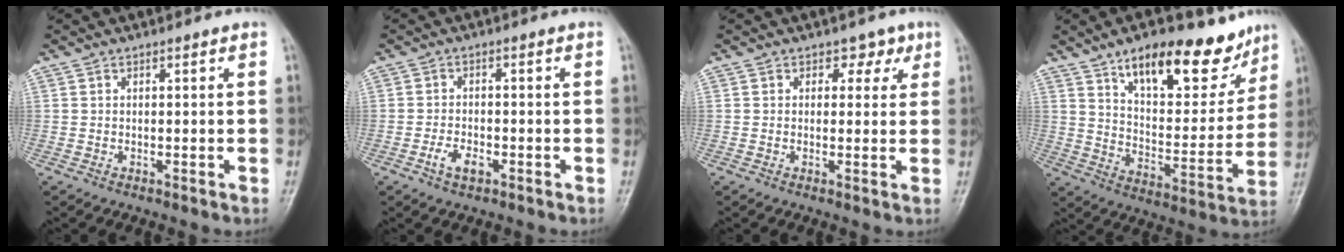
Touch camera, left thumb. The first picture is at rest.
{"total": 3.5, "force": [-1.7, 1.9, 2.3], "torque": [-0.043, 0.010, -0.032]}
{"total": 3.0, "force": [1.5, 2.4, 1.1], "torque": [0.013, -0.004, 0.013]}
{"total": 19.7, "force": [12.9, 8.5, 12.1], "torque": [-0.122, -0.065, 0.205]}